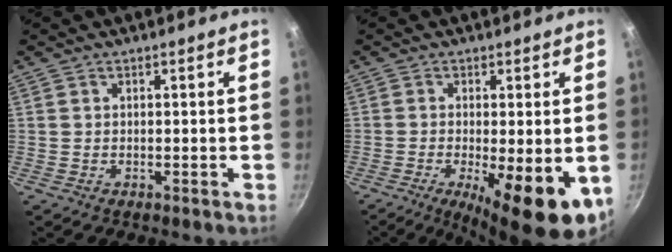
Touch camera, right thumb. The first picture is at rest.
{"total": 13.2, "force": [-3.8, 3.8, 12.0], "torque": [-0.170, -0.013, -0.049]}